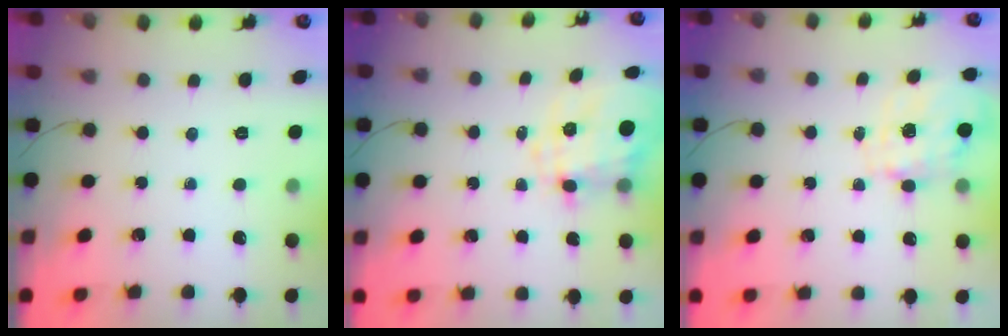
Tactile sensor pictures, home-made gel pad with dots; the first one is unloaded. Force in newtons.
{"total": 9.2, "press": 9.0, "slide": 2.1}
{"total": 8.5, "press": 8.4, "slide": 1.4}